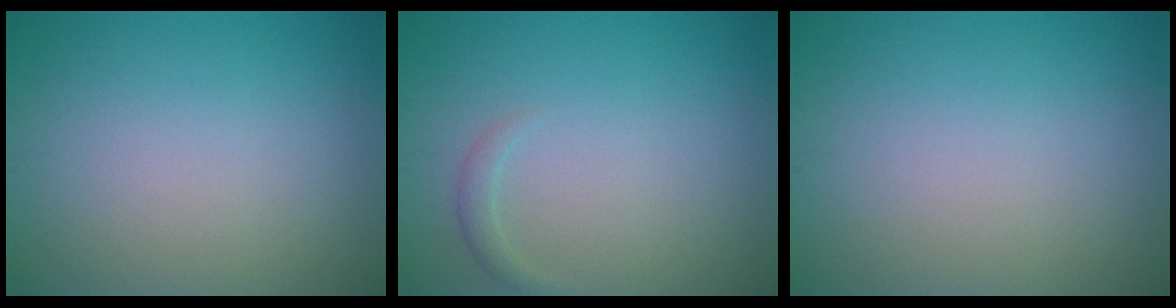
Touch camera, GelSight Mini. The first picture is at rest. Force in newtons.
{"total": 1.0, "press": 1.0, "slide": 0.0}
{"total": 0.0}